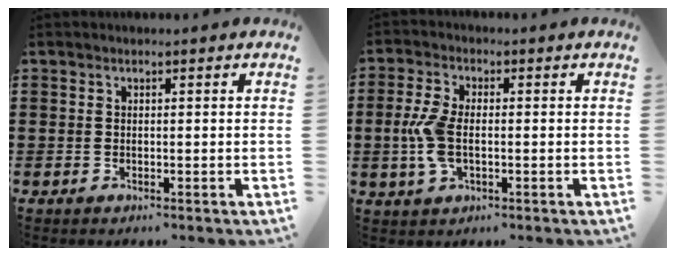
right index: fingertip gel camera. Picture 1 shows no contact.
{"total": 6.2, "force": [-0.6, 3.1, 5.4], "torque": [-0.133, -0.007, -0.018]}